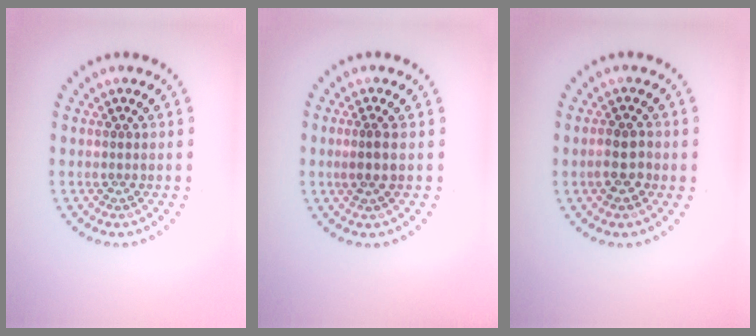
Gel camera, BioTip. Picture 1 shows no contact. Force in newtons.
{"total": 1.6, "press": 1.4, "slide": 0.8}
{"total": 2.1, "press": 2.0, "slide": 0.5}